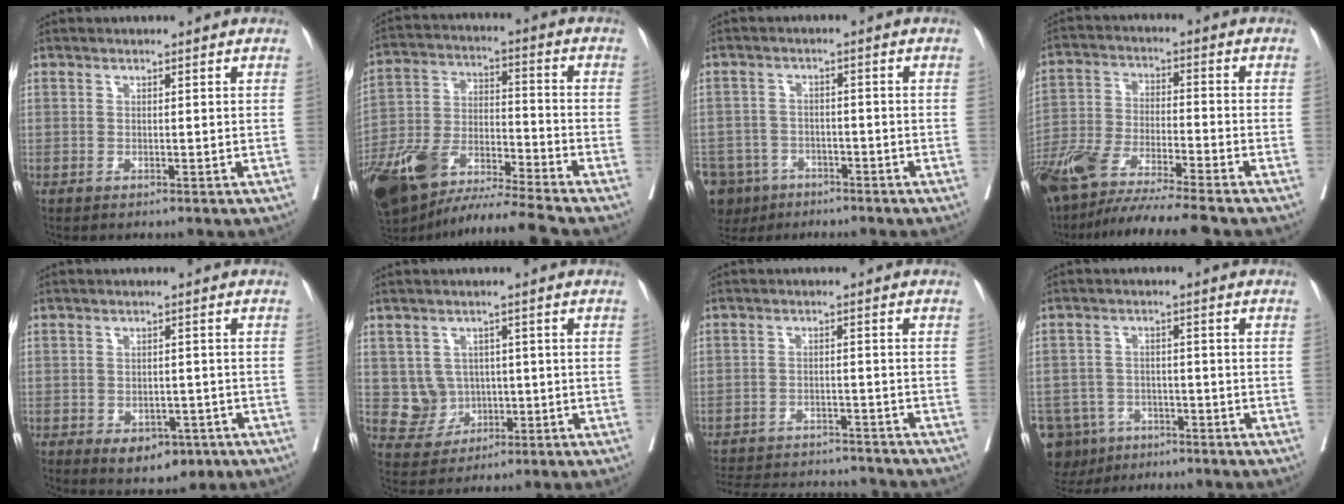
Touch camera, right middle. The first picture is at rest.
{"total": 15.8, "force": [-12.8, 1.3, 9.2], "torque": [-0.186, -0.002, -0.236]}
{"total": 12.1, "force": [-7.7, 8.7, 3.3], "torque": [-0.101, -0.004, -0.114]}
{"total": 14.7, "force": [-12.4, -0.1, 7.9], "torque": [-0.154, -0.038, -0.220]}
{"total": 6.2, "force": [-3.3, 3.8, 3.6], "torque": [-0.037, 0.002, -0.039]}
{"total": 5.0, "force": [0.1, 4.9, 1.0], "torque": [-0.012, 0.010, 0.011]}
{"total": 17.2, "force": [-16.1, 3.8, 5.0], "torque": [-0.120, -0.005, -0.219]}
{"total": 9.9, "force": [-6.3, 7.2, 2.3], "torque": [-0.059, -0.001, -0.095]}